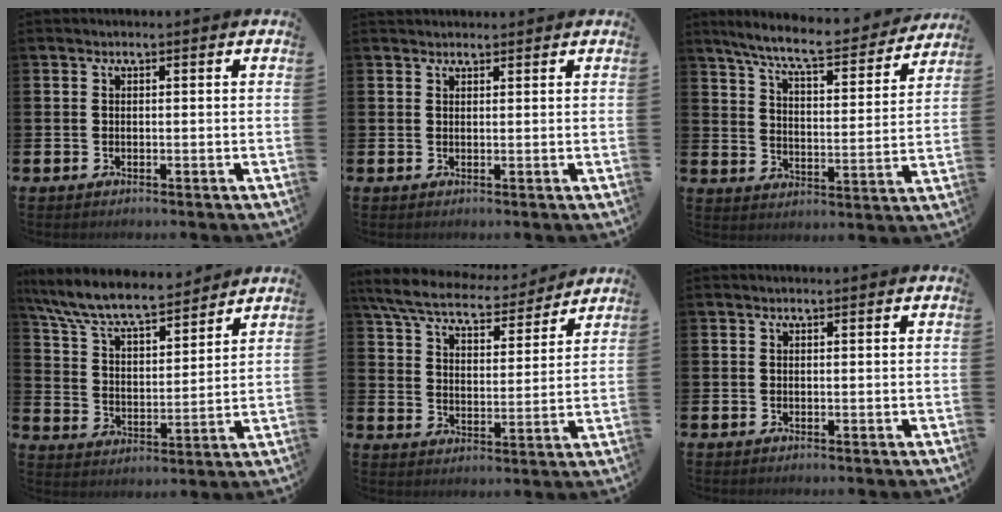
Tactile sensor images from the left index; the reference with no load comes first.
{"total": 1.3, "force": [1.3, 0.4, 0.0], "torque": [0.010, -0.002, 0.022]}
{"total": 8.4, "force": [7.5, 0.9, 3.6], "torque": [-0.092, -0.049, 0.126]}
{"total": 8.9, "force": [8.2, 1.8, 3.0], "torque": [-0.094, -0.053, 0.144]}
{"total": 7.7, "force": [7.1, 1.9, 2.4], "torque": [-0.081, -0.045, 0.122]}
{"total": 0.0}